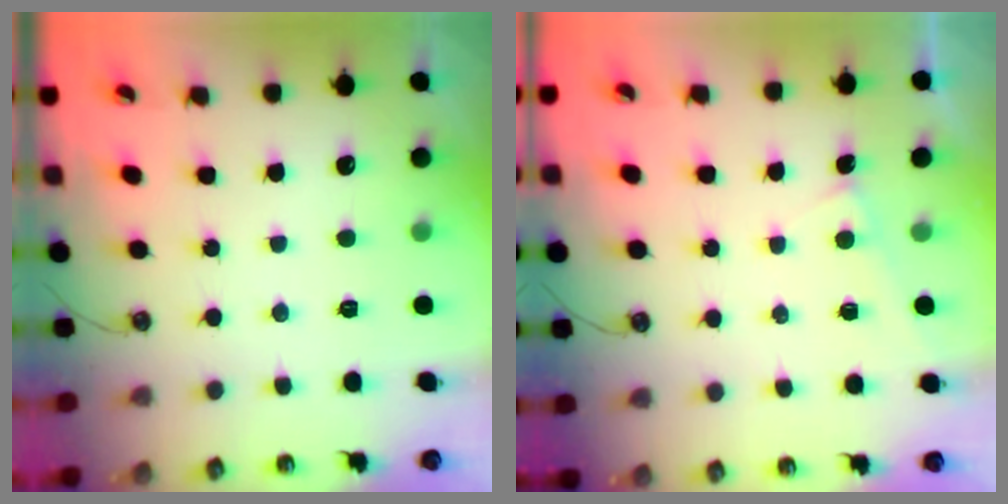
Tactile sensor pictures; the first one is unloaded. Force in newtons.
{"total": 2.2, "press": 2.2, "slide": 0.2}